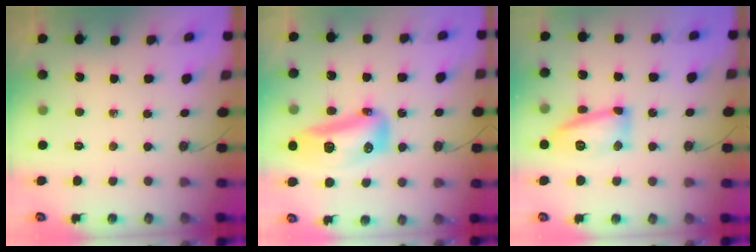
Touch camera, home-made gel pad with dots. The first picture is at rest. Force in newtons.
{"total": 15.6, "press": 15.5, "slide": 1.5}
{"total": 13.9, "press": 13.9, "slide": 1.1}